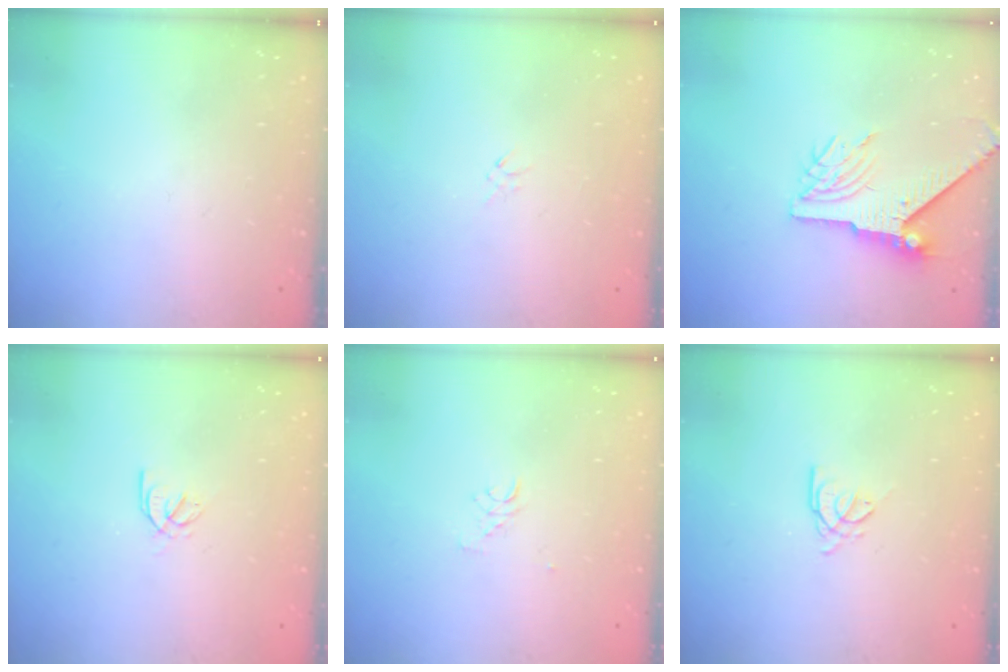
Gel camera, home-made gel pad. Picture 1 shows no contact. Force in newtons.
{"total": 0.9, "press": 0.8, "slide": 0.4}
{"total": 7.7, "press": 7.6, "slide": 0.9}
{"total": 2.1, "press": 2.0, "slide": 0.5}
{"total": 2.6, "press": 2.6, "slide": 0.1}
{"total": 0.9, "press": 0.8, "slide": 0.2}